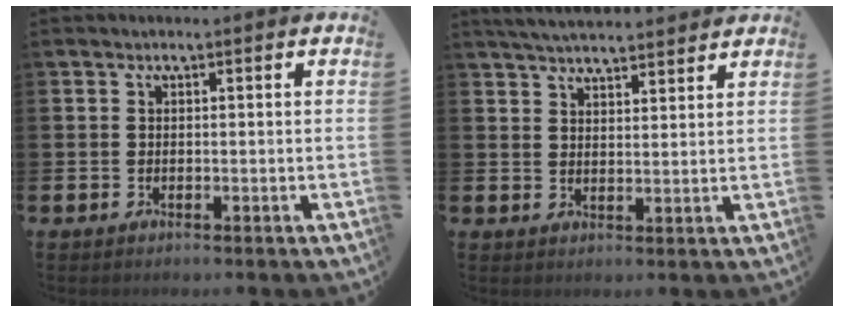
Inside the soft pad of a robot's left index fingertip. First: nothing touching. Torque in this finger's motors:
{"motor_torque": [0.97, -1.17, 0.66, 0.14]}